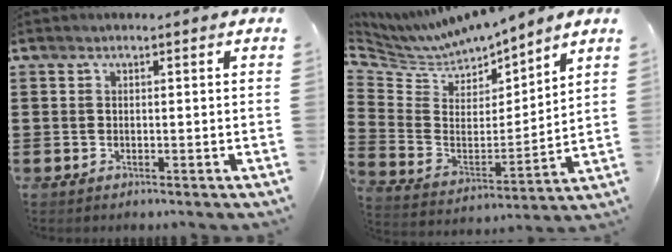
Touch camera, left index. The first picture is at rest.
{"total": 6.8, "force": [6.7, 1.3, 0.3], "torque": [-0.051, -0.054, 0.115]}